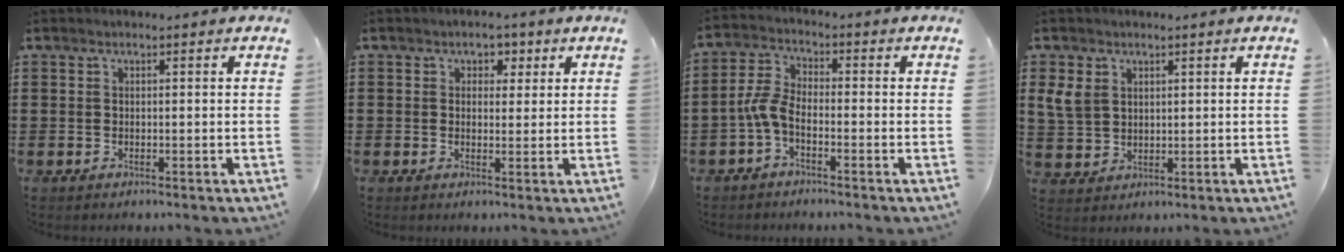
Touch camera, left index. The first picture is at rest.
{"total": 2.7, "force": [1.1, 2.4, 0.5], "torque": [-0.015, 0.008, 0.015]}
{"total": 4.7, "force": [-2.4, 2.0, 3.5], "torque": [-0.090, 0.003, -0.051]}
{"total": 4.4, "force": [2.1, 3.3, 1.8], "torque": [-0.065, 0.007, 0.036]}